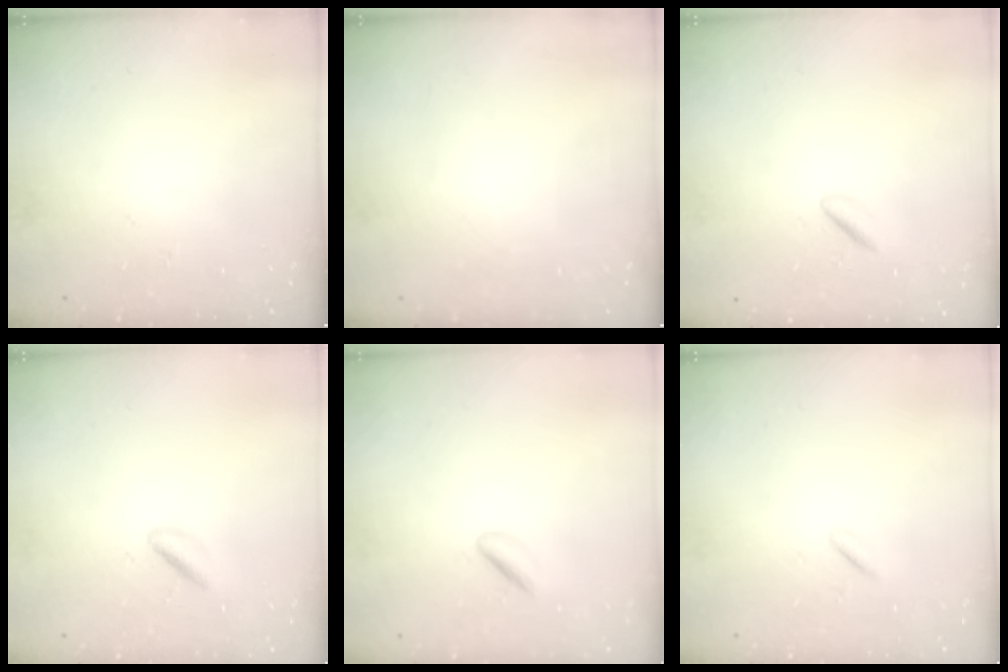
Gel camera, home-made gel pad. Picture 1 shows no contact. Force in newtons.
{"total": 0.0}
{"total": 1.8, "press": 1.6, "slide": 0.8}
{"total": 2.3, "press": 2.2, "slide": 0.4}
{"total": 2.8, "press": 2.6, "slide": 1.2}
{"total": 0.5, "press": 0.3, "slide": 0.4}